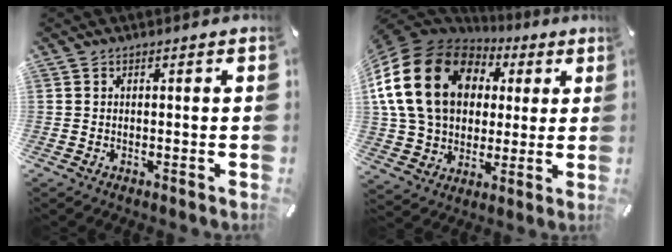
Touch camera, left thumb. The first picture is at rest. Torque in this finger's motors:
{"motor_torque": [1.83, 1.86, 2.77, 0.00, 0.93]}